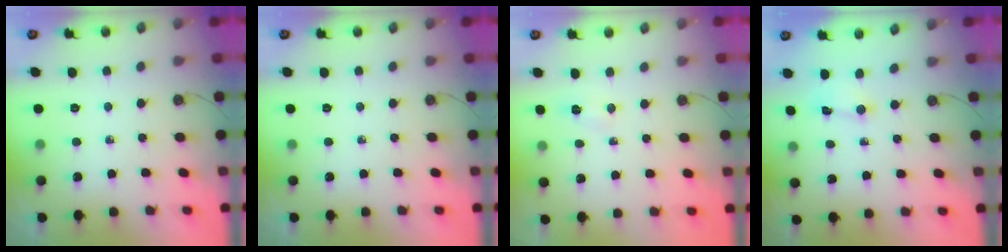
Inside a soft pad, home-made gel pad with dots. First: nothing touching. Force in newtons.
{"total": 0.0}
{"total": 2.3, "press": 2.3, "slide": 0.3}
{"total": 0.8, "press": 0.7, "slide": 0.5}